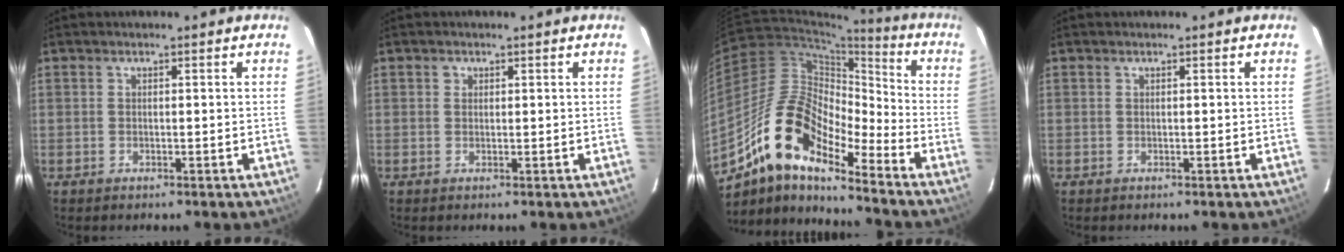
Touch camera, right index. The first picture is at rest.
{"total": 0.9, "force": [0.2, 0.8, 0.1], "torque": [0.003, 0.004, 0.000]}
{"total": 16.5, "force": [-11.7, 5.2, 10.5], "torque": [-0.179, -0.004, -0.236]}
{"total": 0.0}